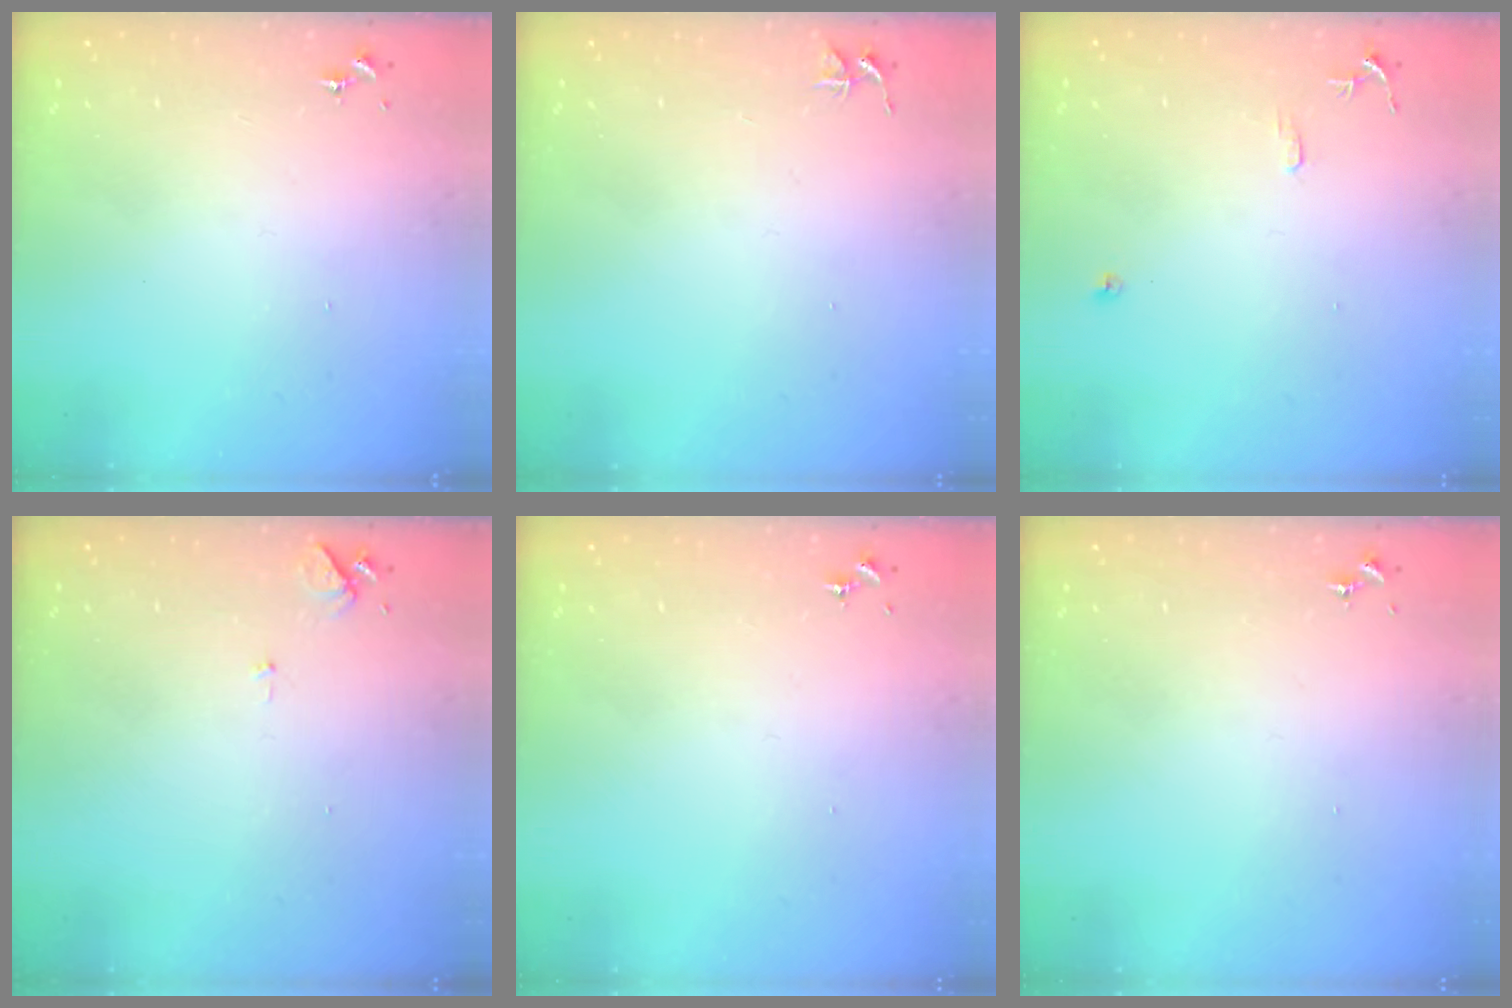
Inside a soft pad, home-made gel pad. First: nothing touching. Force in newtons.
{"total": 3.7, "press": 3.7, "slide": 0.3}
{"total": 7.1, "press": 7.1, "slide": 0.7}
{"total": 6.1, "press": 6.0, "slide": 0.8}
{"total": 0.0}
{"total": 0.0}